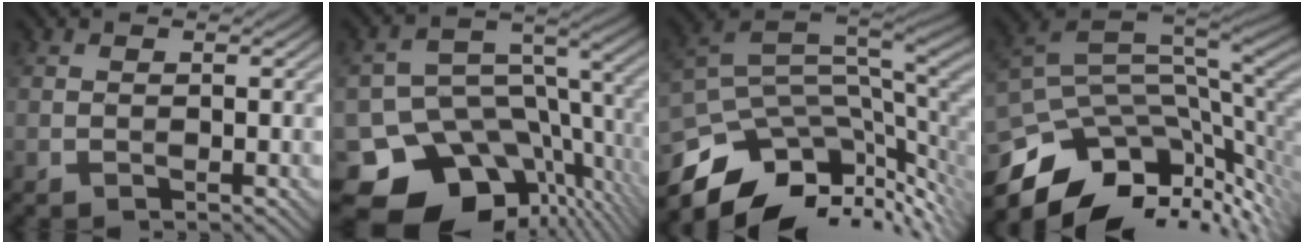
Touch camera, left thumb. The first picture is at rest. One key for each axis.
{"total": 15.8, "fx": -8.4, "fy": 10.8, "fz": 7.8, "tx": -0.143, "ty": -0.031, "tz": -0.116}
{"total": 12.7, "fx": -4.3, "fy": 6.4, "fz": 10.0, "tx": -0.203, "ty": -0.019, "tz": -0.067}
{"total": 13.4, "fx": -5.4, "fy": 6.1, "fz": 10.7, "tx": -0.213, "ty": -0.014, "tz": -0.084}